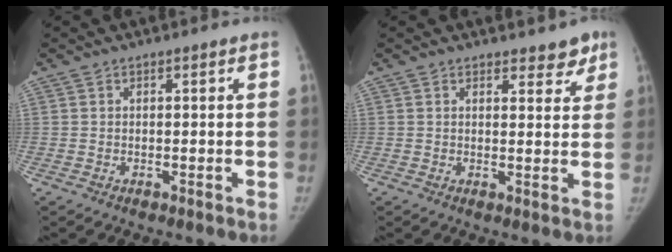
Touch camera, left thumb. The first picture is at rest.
{"total": 3.8, "force": [3.0, 1.9, 1.5], "torque": [0.010, -0.018, 0.036]}